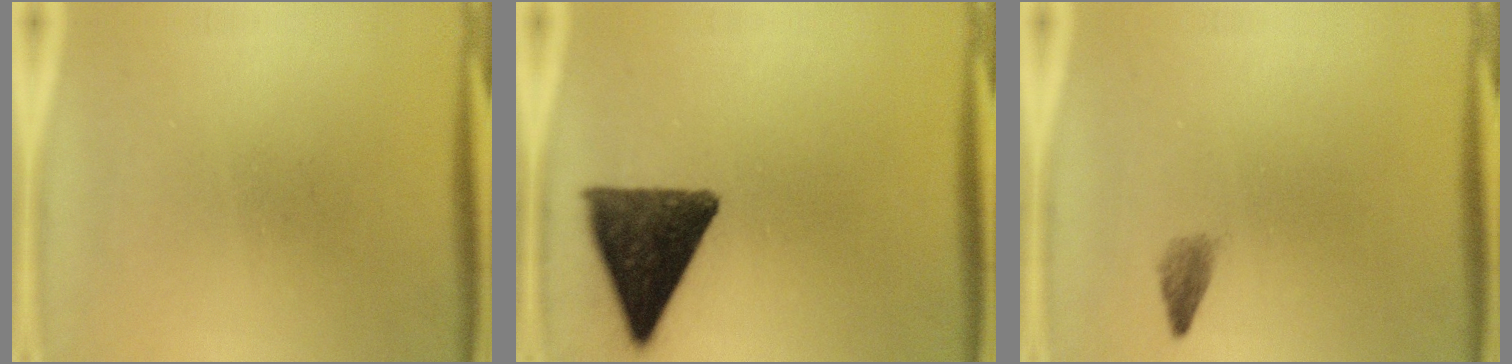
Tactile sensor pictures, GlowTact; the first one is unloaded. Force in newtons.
{"total": 12.5}
{"total": 1.4}